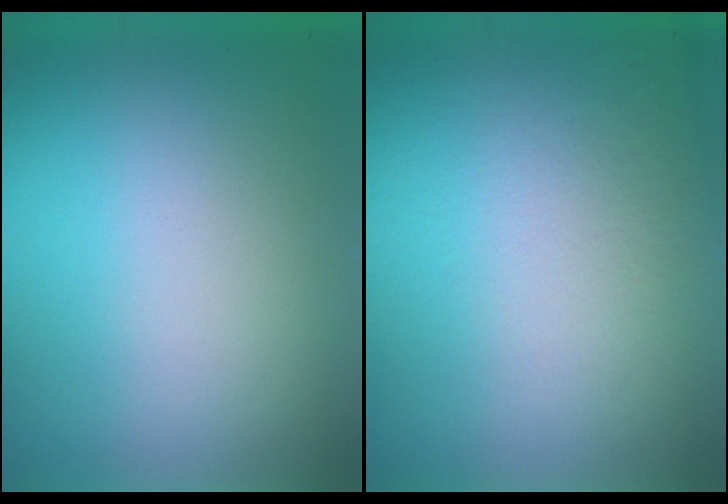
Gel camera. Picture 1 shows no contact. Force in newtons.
{"total": 3.6}